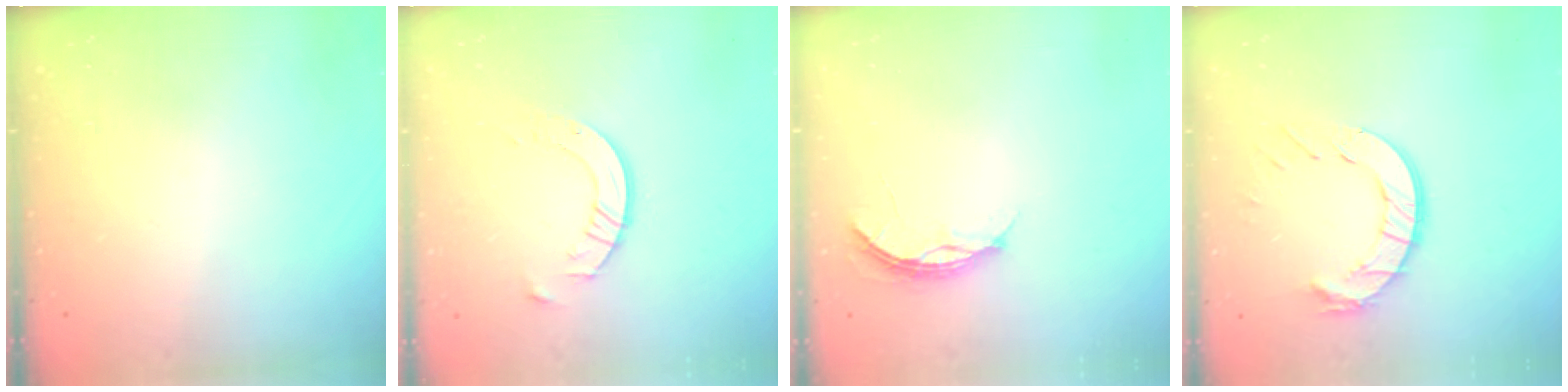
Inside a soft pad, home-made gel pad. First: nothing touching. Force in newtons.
{"total": 8.0, "press": 7.9, "slide": 0.7}
{"total": 3.9, "press": 3.9, "slide": 0.4}
{"total": 11.0, "press": 10.9, "slide": 1.1}